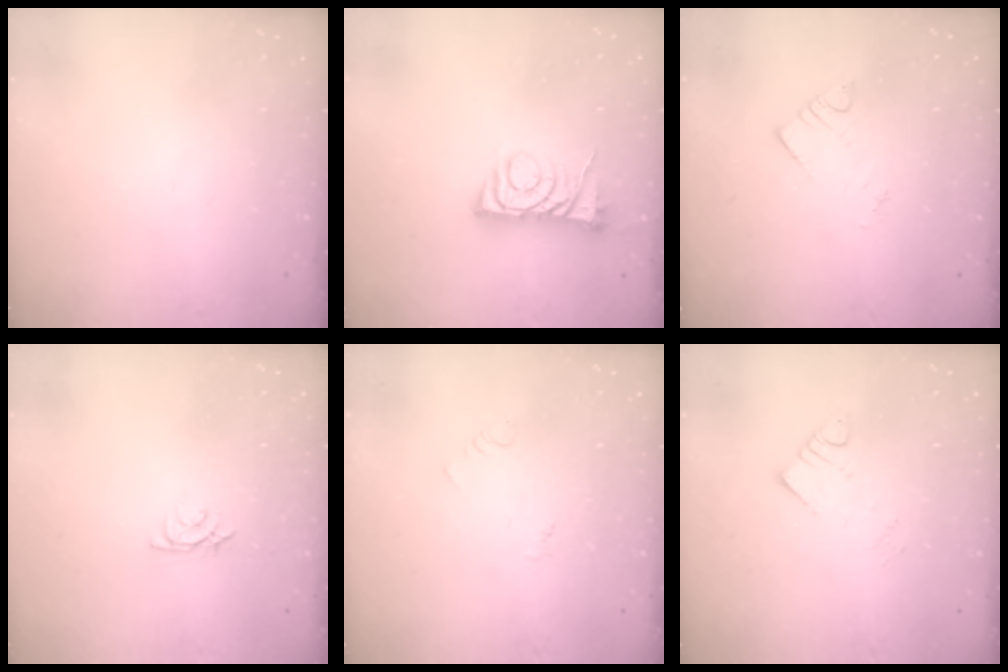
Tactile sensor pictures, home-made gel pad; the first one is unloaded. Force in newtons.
{"total": 7.1, "press": 7.0, "slide": 0.9}
{"total": 3.6, "press": 3.6, "slide": 0.1}
{"total": 3.0, "press": 3.0, "slide": 0.5}
{"total": 2.9, "press": 2.9, "slide": 0.4}
{"total": 5.1, "press": 5.1, "slide": 0.4}